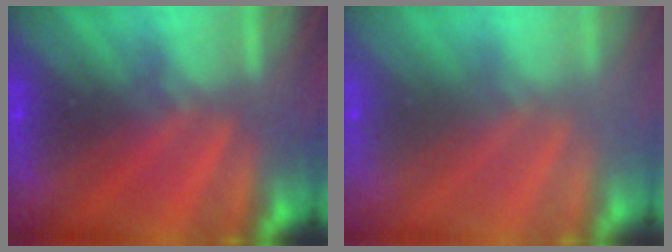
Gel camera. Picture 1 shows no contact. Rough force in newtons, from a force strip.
{"total": 7.5}